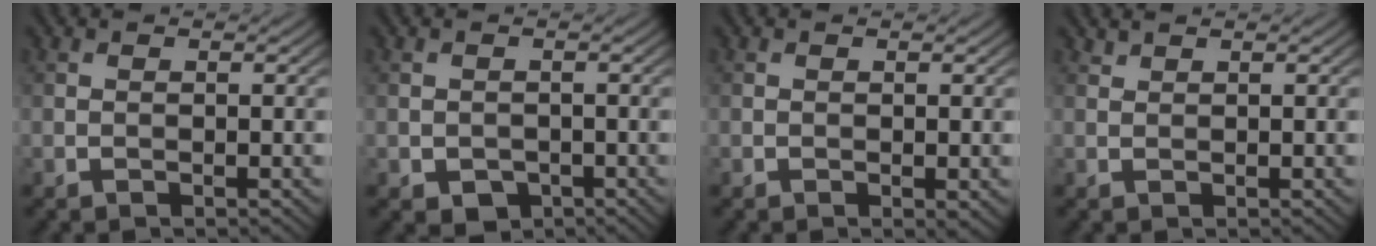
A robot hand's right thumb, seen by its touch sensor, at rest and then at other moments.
{"total": 2.2, "force": [-0.9, 1.8, 0.9], "torque": [-0.022, -0.012, -0.016]}
{"total": 0.8, "force": [-0.2, 0.4, 0.7], "torque": [-0.009, -0.004, -0.003]}
{"total": 0.8, "force": [0.8, 0.0, 0.1], "torque": [-0.005, 0.002, 0.018]}